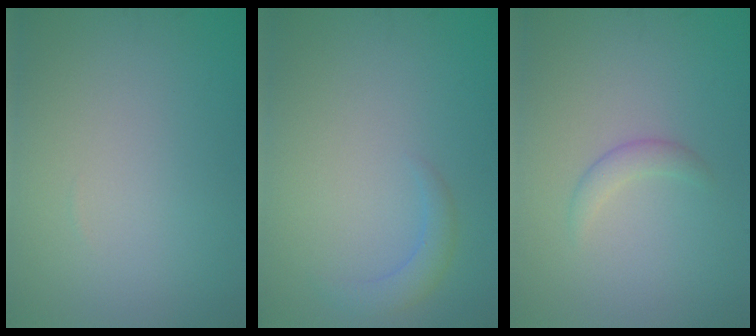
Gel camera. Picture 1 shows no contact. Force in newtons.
{"total": 1.8, "press": 1.8, "slide": 0.2}
{"total": 1.4, "press": 1.4, "slide": 0.0}